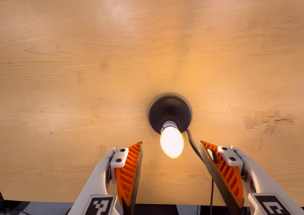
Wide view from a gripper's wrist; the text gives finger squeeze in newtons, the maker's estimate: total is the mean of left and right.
{"total": 0.0}